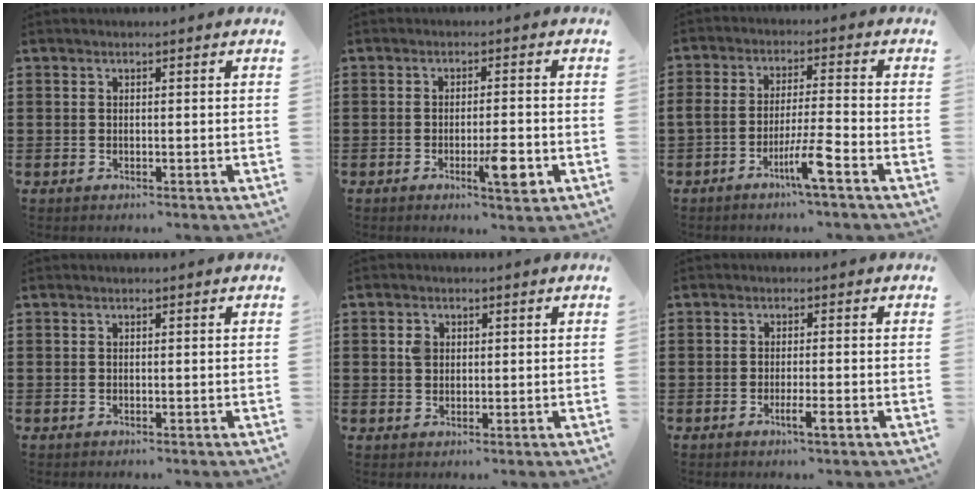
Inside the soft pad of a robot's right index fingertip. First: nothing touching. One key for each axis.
{"total": 5.8, "fx": -2.3, "fy": 1.2, "fz": 5.1, "tx": -0.094, "ty": -0.009, "tz": -0.037}
{"total": 6.4, "fx": -4.0, "fy": 0.3, "fz": 5.0, "tx": -0.096, "ty": -0.005, "tz": -0.074}
{"total": 0.0}
{"total": 2.1, "fx": 0.5, "fy": 1.6, "fz": 1.2, "tx": -0.028, "ty": 0.008, "tz": 0.010}
{"total": 2.7, "fx": -1.4, "fy": 0.2, "fz": 2.3, "tx": -0.038, "ty": -0.002, "tz": -0.025}